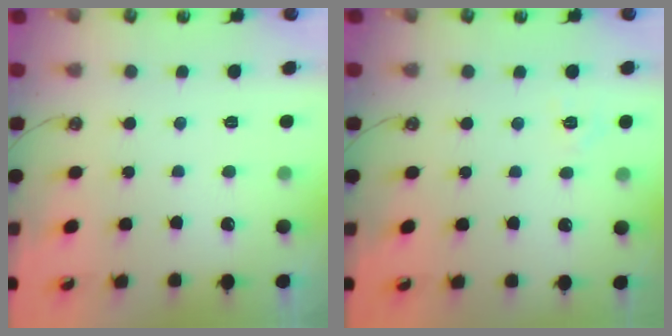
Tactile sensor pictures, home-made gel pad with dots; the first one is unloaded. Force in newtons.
{"total": 7.0, "press": 7.0, "slide": 0.7}